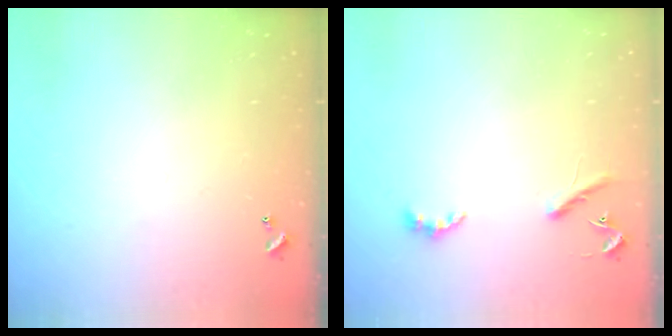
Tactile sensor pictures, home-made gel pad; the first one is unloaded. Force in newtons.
{"total": 3.1, "press": 3.0, "slide": 0.6}